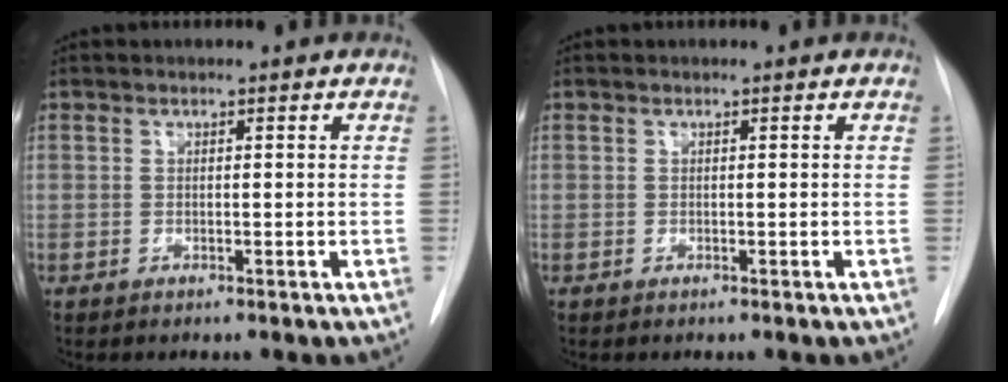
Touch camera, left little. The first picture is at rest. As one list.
[{"total": 0.0}]